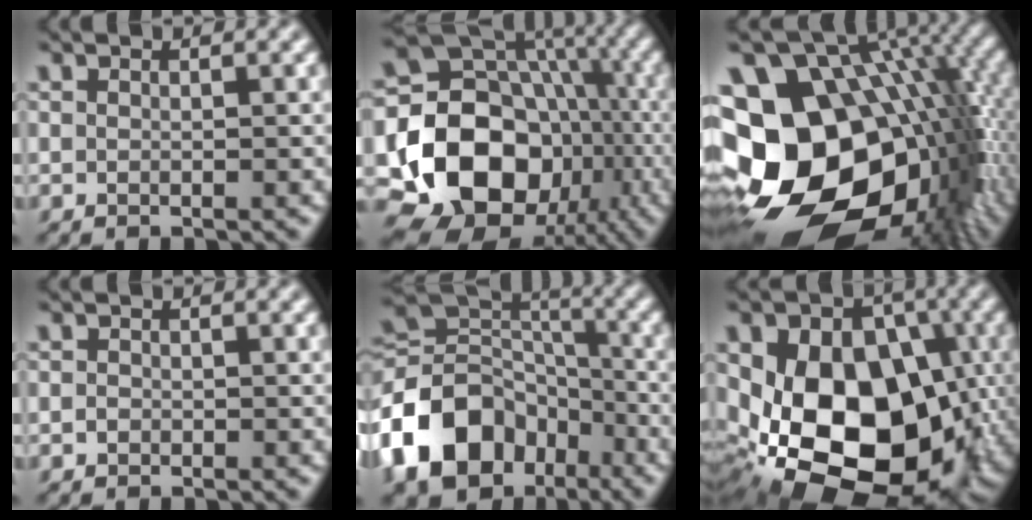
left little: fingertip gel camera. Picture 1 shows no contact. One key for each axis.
{"total": 18.9, "fx": -5.2, "fy": 15.7, "fz": 9.1, "tx": -0.162, "ty": -0.011, "tz": -0.096}
{"total": 20.5, "fx": -3.6, "fy": 14.4, "fz": 14.2, "tx": -0.284, "ty": -0.026, "tz": -0.039}
{"total": 0.6, "fx": -0.3, "fy": 0.5, "fz": 0.1, "tx": -0.001, "ty": -0.002, "tz": -0.006}
{"total": 12.8, "fx": -5.9, "fy": 9.3, "fz": 6.6, "tx": -0.154, "ty": 0.004, "tz": -0.120}
{"total": 18.6, "fx": -2.4, "fy": 13.4, "fz": 12.7, "tx": -0.179, "ty": -0.013, "tz": -0.055}